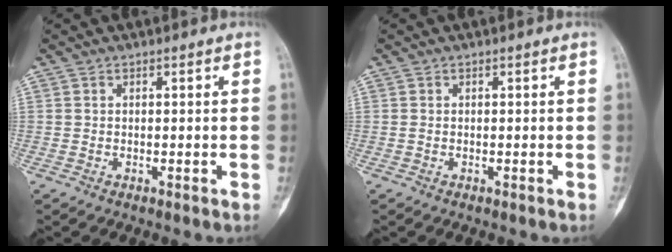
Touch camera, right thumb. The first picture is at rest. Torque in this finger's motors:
{"motor_torque": [0.16, 0.16, 0.00, 0.00, 0.00]}